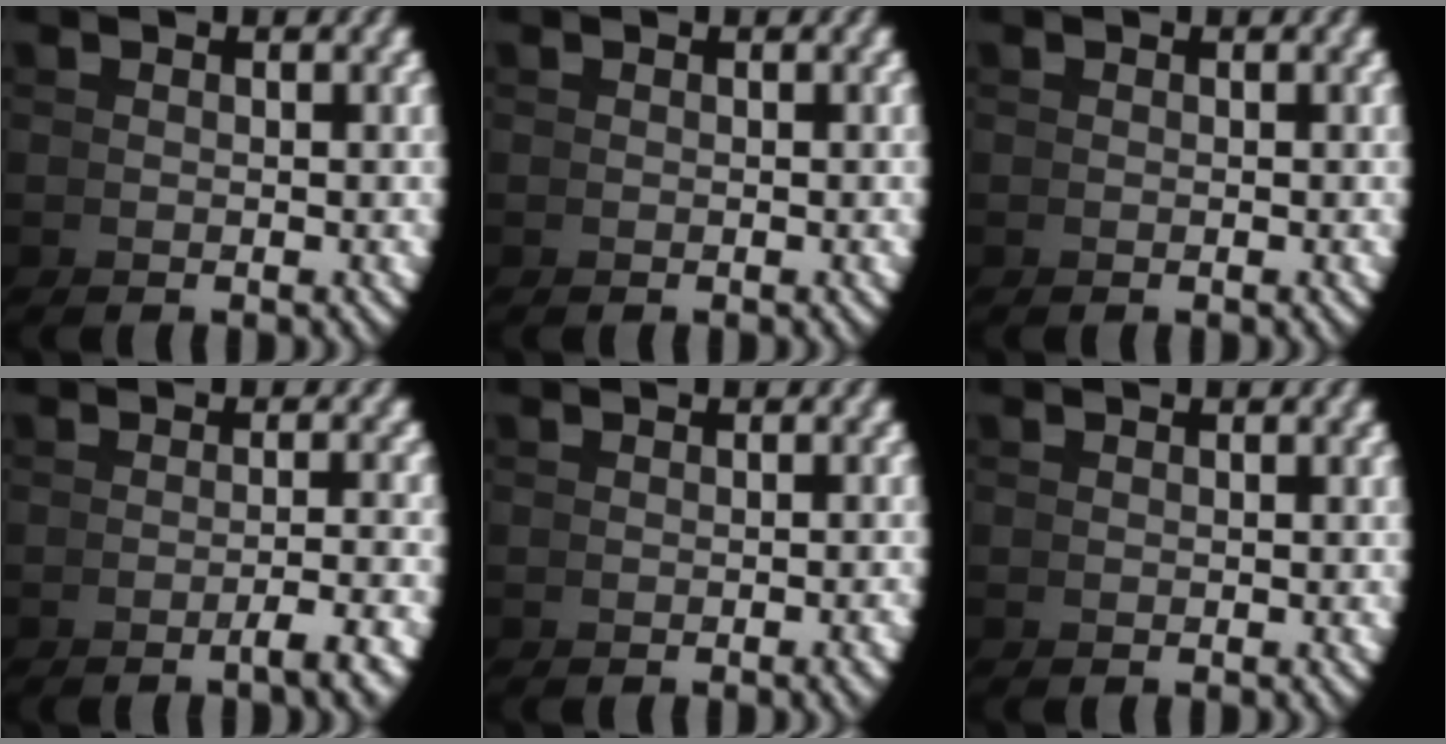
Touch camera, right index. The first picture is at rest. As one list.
[{"total": 0.0}, {"total": 0.0}, {"total": 3.2, "force": [-1.6, 0.5, 2.7], "torque": [-0.019, 0.012, -0.034]}, {"total": 1.2, "force": [-0.5, 0.4, 1.1], "torque": [-0.009, 0.010, -0.012]}, {"total": 0.0}]